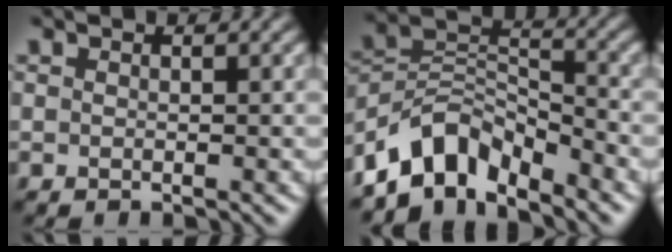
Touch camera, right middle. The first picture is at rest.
{"total": 7.3, "force": [-5.6, 3.3, 3.2], "torque": [-0.045, 0.000, -0.116]}